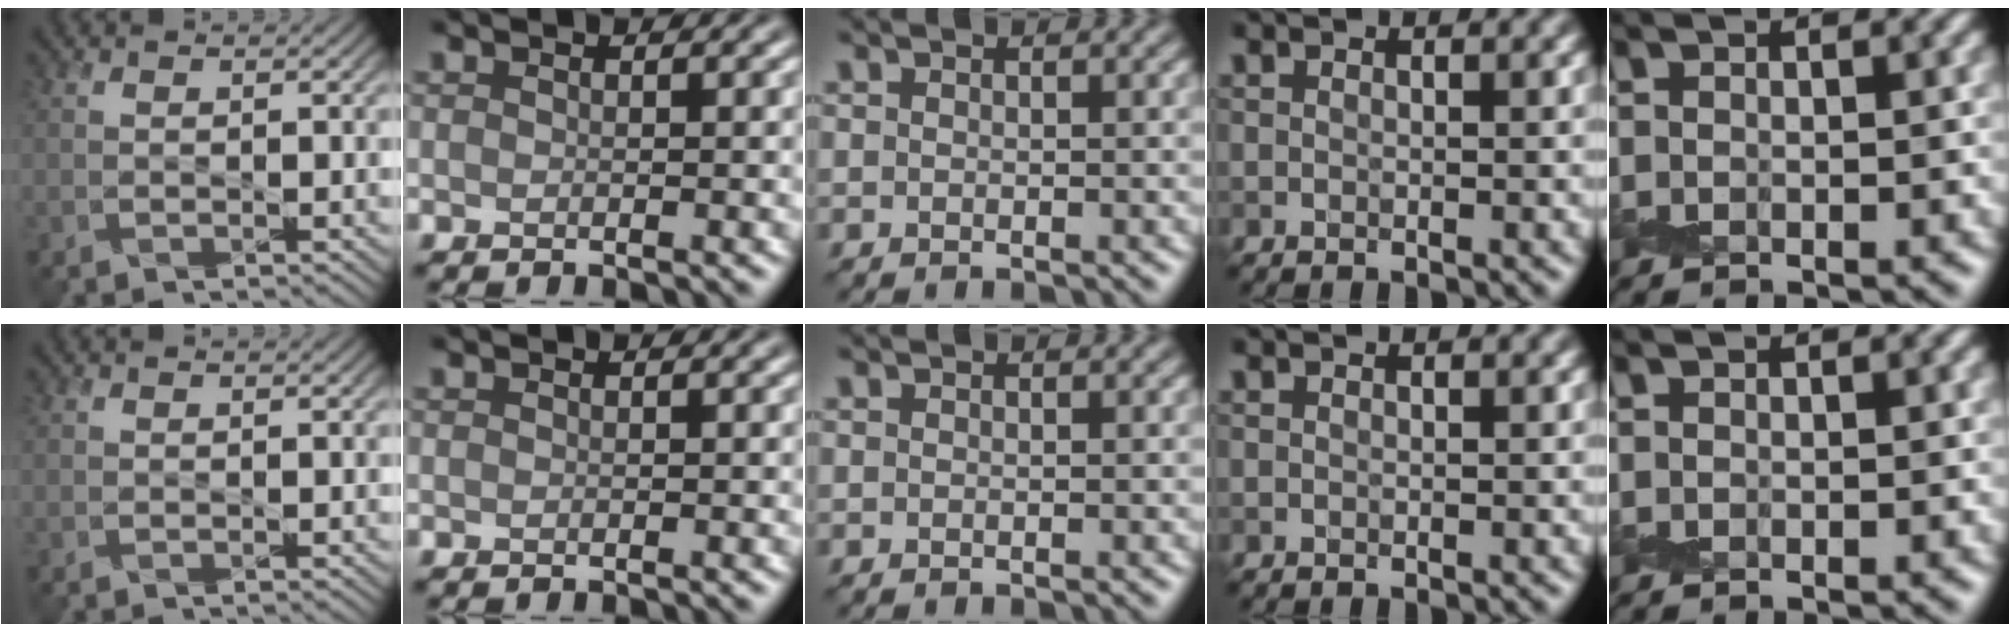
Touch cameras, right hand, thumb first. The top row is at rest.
{}